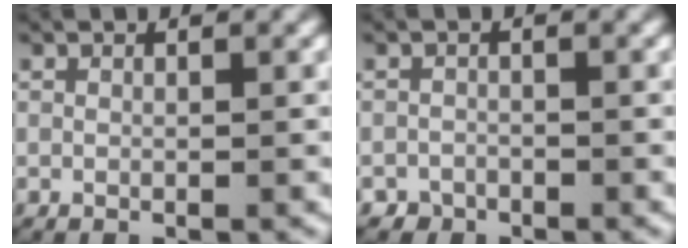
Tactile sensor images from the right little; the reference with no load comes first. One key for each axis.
{"total": 2.1, "fx": -1.4, "fy": 1.5, "fz": -0.4, "tx": -0.002, "ty": -0.011, "tz": -0.025}